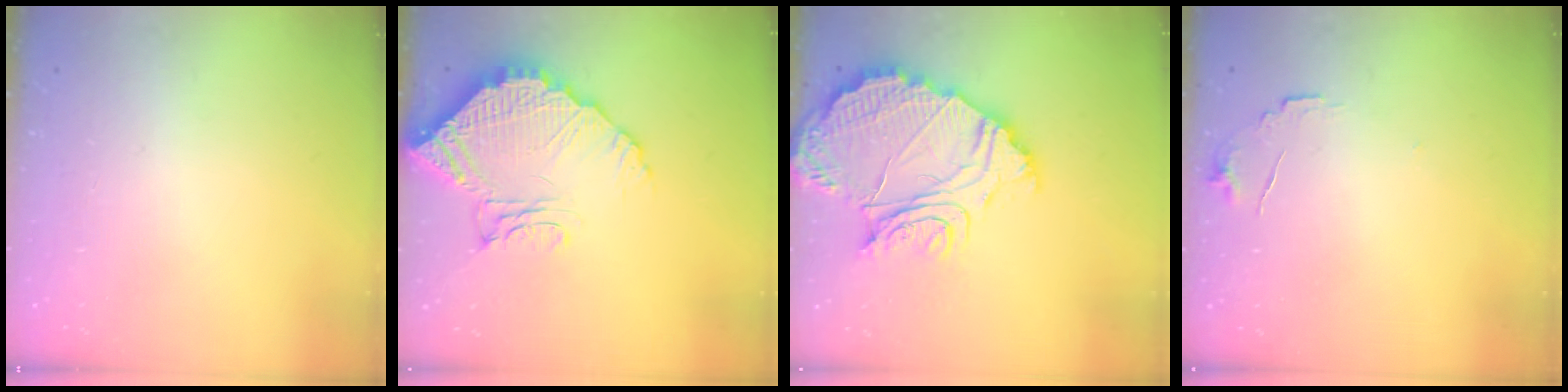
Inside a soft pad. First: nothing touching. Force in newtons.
{"total": 14.0, "press": 14.0, "slide": 1.3}
{"total": 18.7, "press": 18.6, "slide": 1.5}
{"total": 6.3, "press": 6.2, "slide": 0.4}